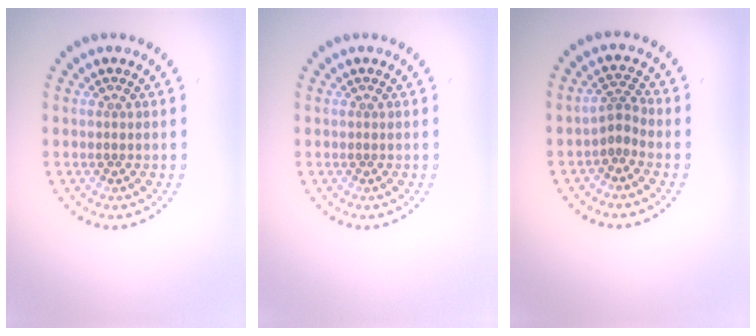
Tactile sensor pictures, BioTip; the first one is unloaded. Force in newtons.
{"total": 0.0}
{"total": 1.9, "press": 1.1, "slide": 1.5}